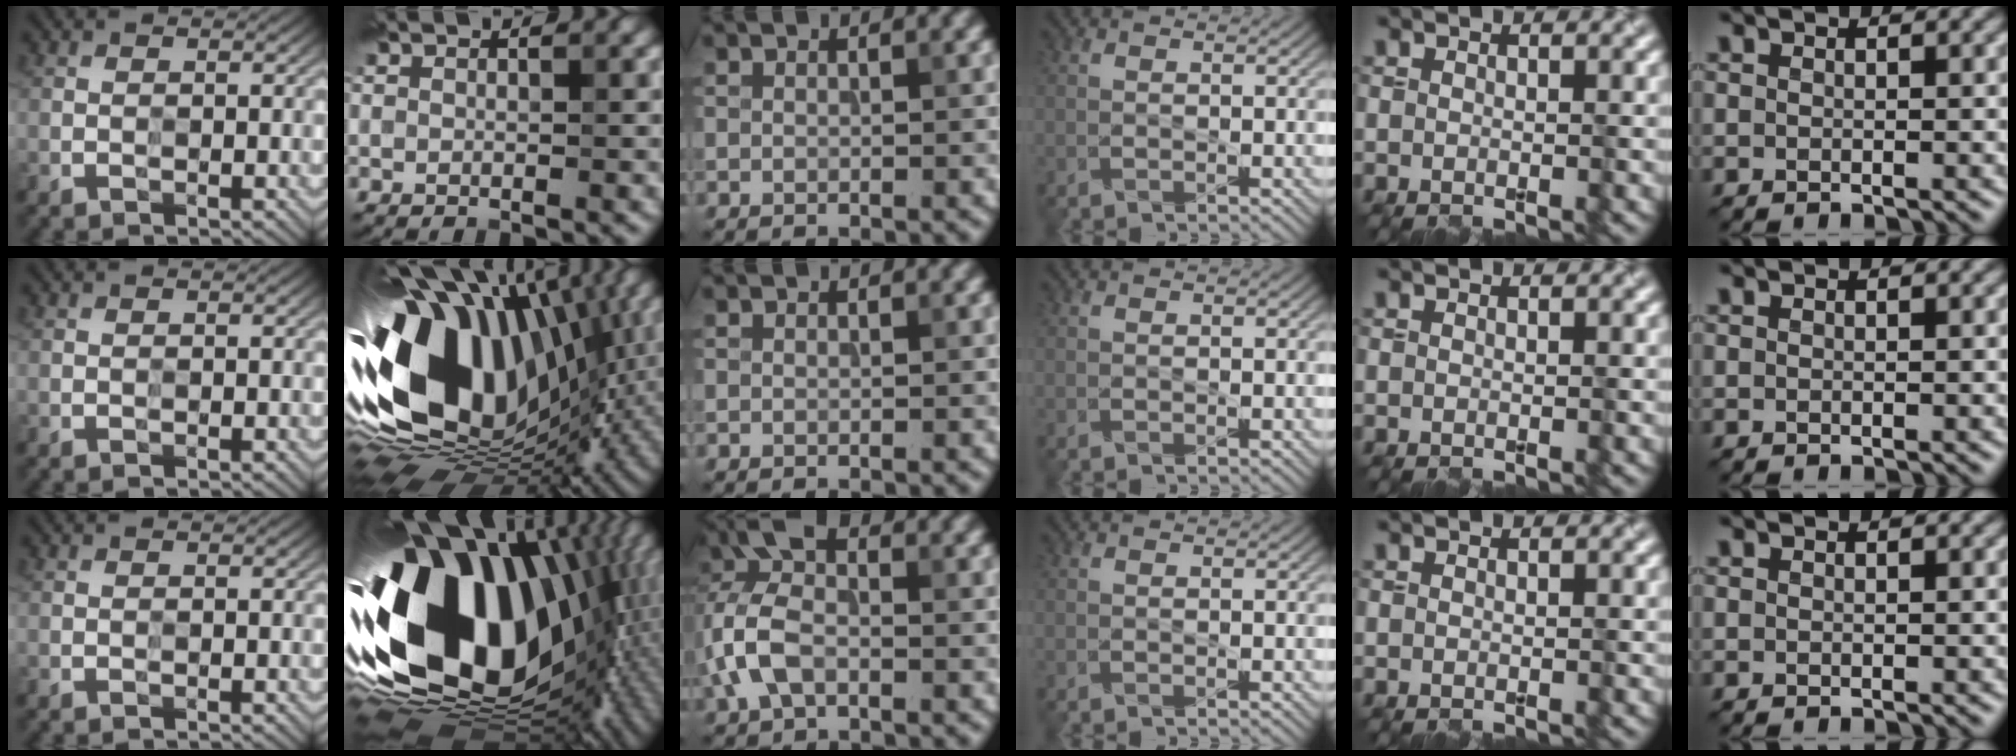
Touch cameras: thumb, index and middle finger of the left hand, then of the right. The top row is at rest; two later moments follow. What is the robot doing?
{"motion": "wipe", "object": "paper plate"}